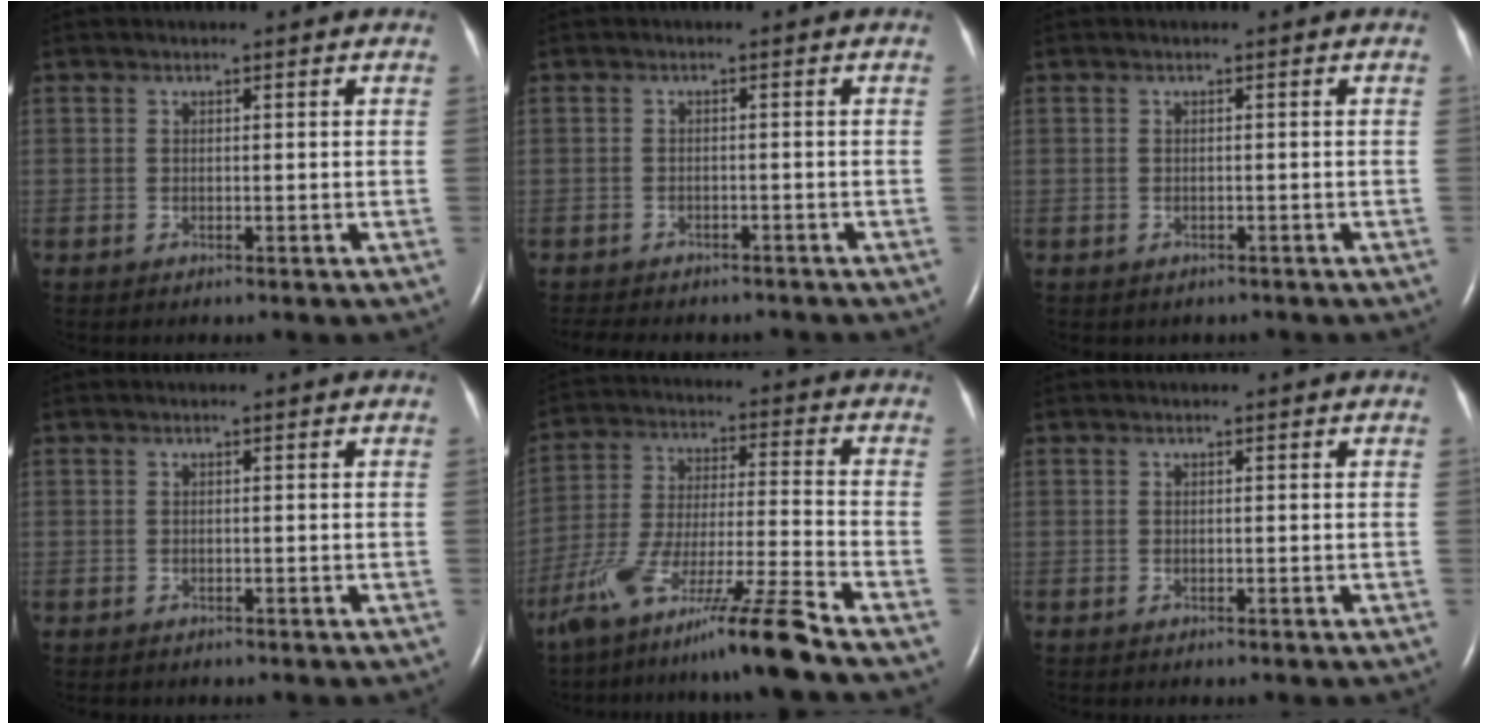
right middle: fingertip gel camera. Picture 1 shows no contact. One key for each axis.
{"total": 9.4, "fx": -8.1, "fy": 3.4, "fz": 3.4, "tx": -0.065, "ty": 0.000, "tz": -0.101}
{"total": 1.0, "fx": -0.7, "fy": 0.7, "fz": 0.1, "tx": -0.006, "ty": 0.002, "tz": -0.006}
{"total": 0.0}
{"total": 14.6, "fx": -11.2, "fy": -2.2, "fz": 9.1, "tx": -0.174, "ty": -0.024, "tz": -0.203}
{"total": 0.0}